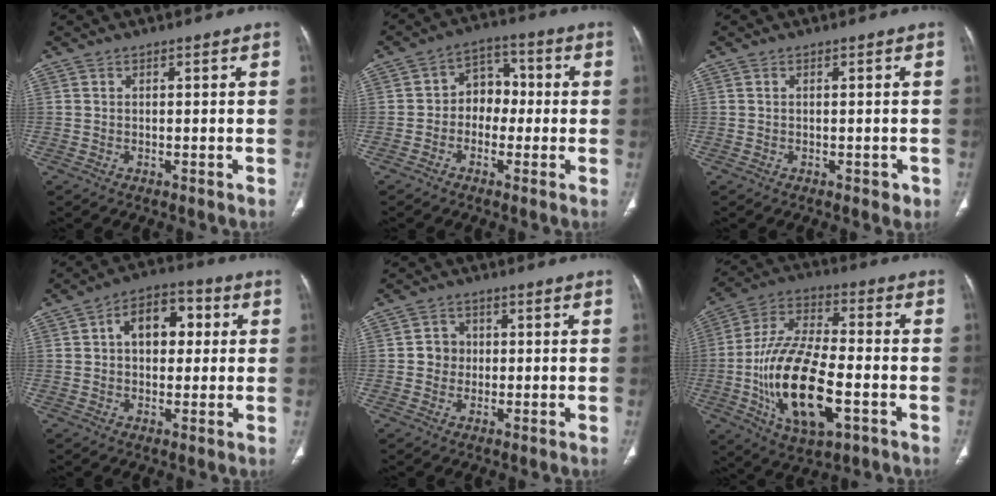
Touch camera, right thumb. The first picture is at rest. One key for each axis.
{"total": 7.1, "fx": -0.8, "fy": 5.7, "fz": 4.2, "tx": -0.024, "ty": 0.032, "tz": -0.029}
{"total": 1.5, "fx": -0.3, "fy": 0.9, "fz": 1.2, "tx": -0.014, "ty": 0.001, "tz": -0.002}
{"total": 10.4, "fx": 2.1, "fy": 6.9, "fz": 7.5, "tx": -0.083, "ty": 0.022, "tz": 0.027}
{"total": 3.7, "fx": 0.0, "fy": 3.5, "fz": 1.2, "tx": 0.002, "ty": 0.008, "tz": -0.004}
{"total": 20.9, "fx": -5.5, "fy": 9.4, "fz": 17.8, "tx": -0.335, "ty": 0.018, "tz": -0.090}